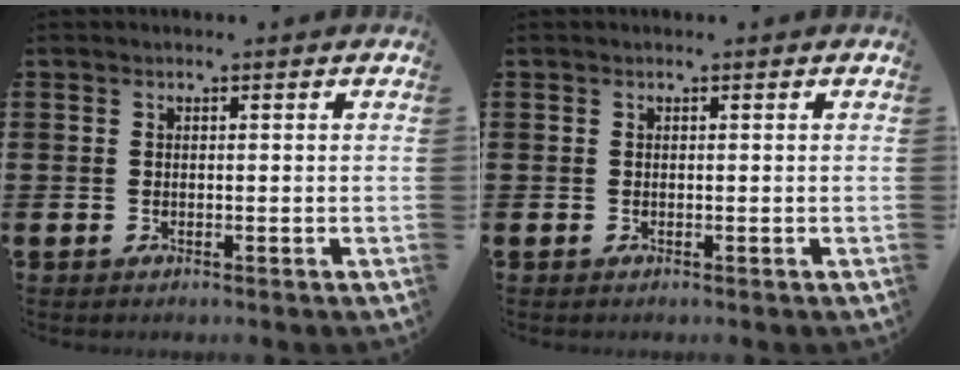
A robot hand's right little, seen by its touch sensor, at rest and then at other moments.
{"total": 0.0}